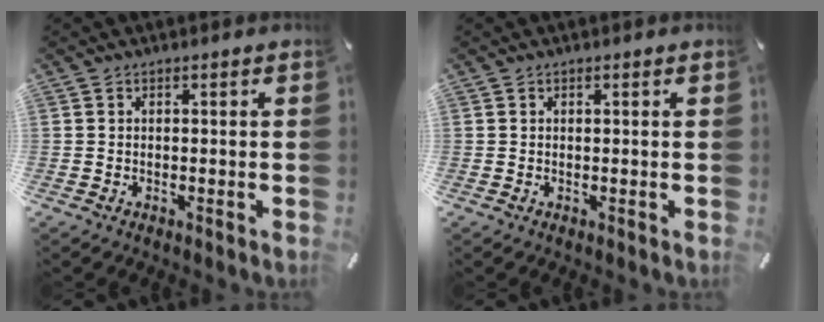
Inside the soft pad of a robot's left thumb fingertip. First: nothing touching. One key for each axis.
{"total": 0.0}